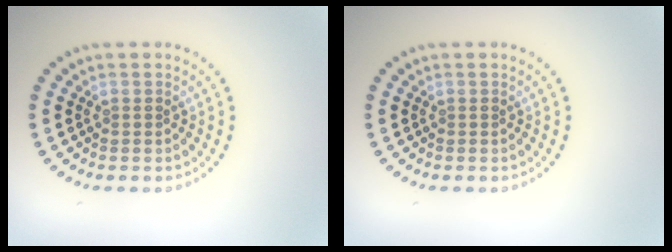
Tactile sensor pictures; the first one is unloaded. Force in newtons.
{"total": 0.0}